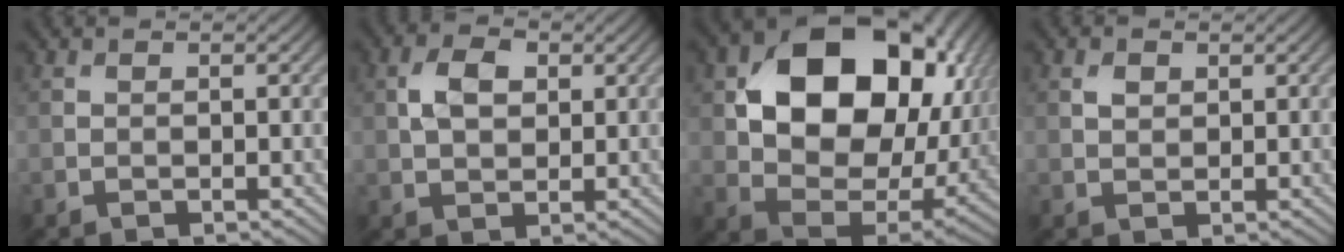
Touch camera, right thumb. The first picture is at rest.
{"total": 4.3, "force": [1.1, 2.8, 3.1], "torque": [-0.066, 0.007, 0.016]}
{"total": 18.5, "force": [4.8, 12.8, 12.5], "torque": [-0.219, -0.024, 0.112]}
{"total": 1.4, "force": [0.7, 0.9, 0.8], "torque": [-0.017, 0.000, 0.013]}